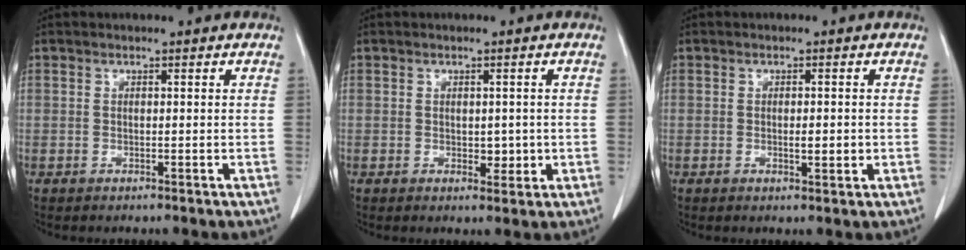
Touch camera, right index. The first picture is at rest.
{"total": 2.4, "force": [-0.2, 1.5, 1.9], "torque": [-0.021, -0.001, 0.003]}
{"total": 2.2, "force": [-0.3, 0.6, 2.1], "torque": [-0.036, -0.002, -0.002]}